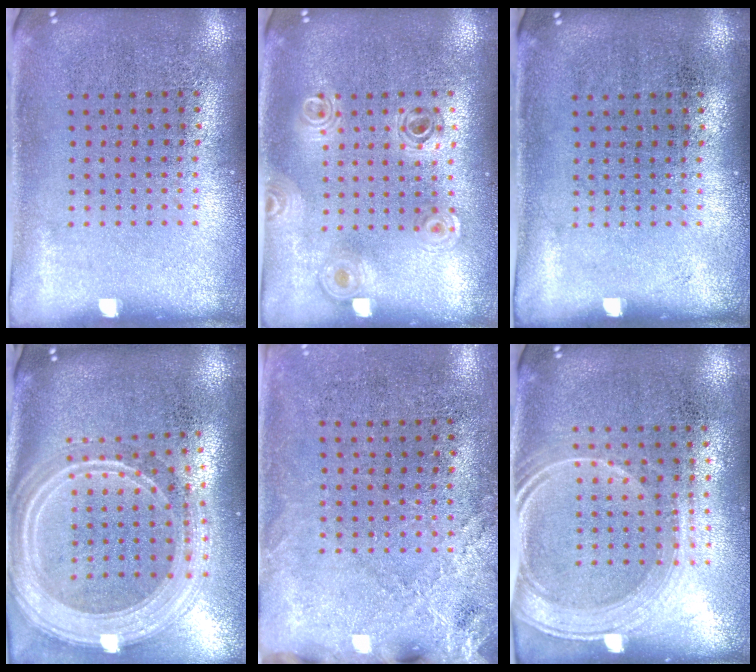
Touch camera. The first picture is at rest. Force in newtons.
{"total": 0.9, "press": 0.9, "slide": 0.1}
{"total": 0.0}
{"total": 2.9, "press": 2.3, "slide": 1.7}
{"total": 2.5, "press": 2.2, "slide": 1.2}
{"total": 1.6, "press": 1.4, "slide": 0.8}